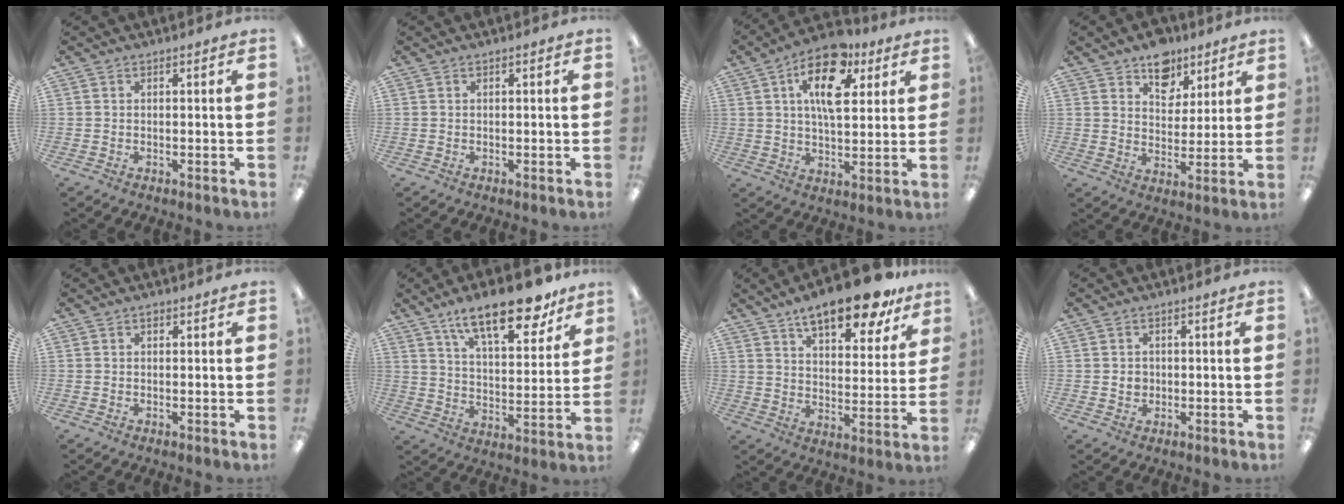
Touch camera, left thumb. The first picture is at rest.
{"total": 0.0}
{"total": 15.3, "force": [7.0, 8.1, 11.0], "torque": [-0.165, -0.013, 0.119]}
{"total": 9.7, "force": [6.9, 6.3, 2.5], "torque": [-0.027, -0.042, 0.126]}
{"total": 0.8, "force": [0.5, 0.5, 0.5], "torque": [-0.011, 0.004, 0.008]}
{"total": 18.4, "force": [12.7, 7.0, 11.4], "torque": [-0.166, -0.070, 0.209]}
{"total": 15.3, "force": [11.6, 5.2, 8.4], "torque": [-0.124, -0.063, 0.196]}
{"total": 2.1, "force": [0.0, 1.9, 0.9], "torque": [-0.018, 0.006, -0.002]}